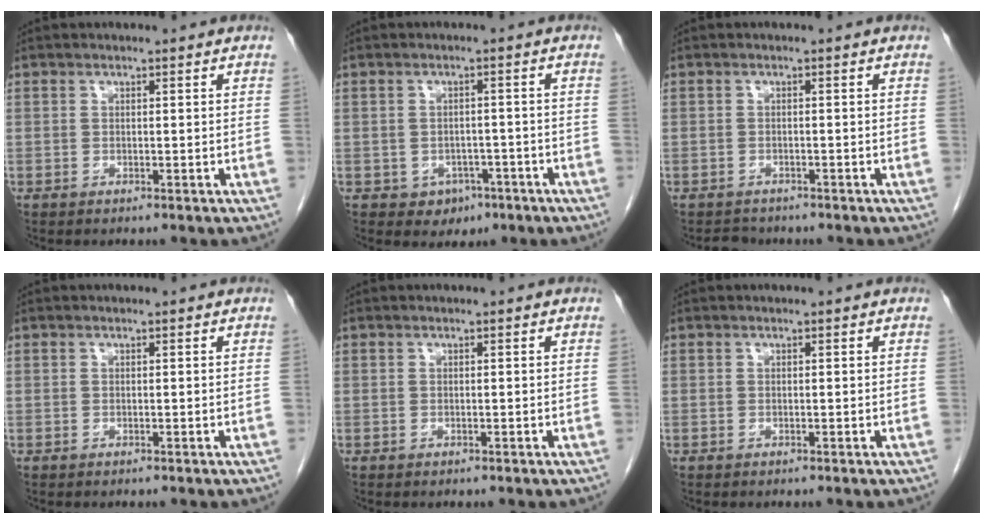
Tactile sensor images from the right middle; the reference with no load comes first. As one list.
[{"total": 3.7, "force": [-1.8, 3.0, 1.3], "torque": [-0.012, 0.007, -0.012]}, {"total": 1.8, "force": [-1.6, 0.8, -0.2], "torque": [-0.005, -0.003, -0.025]}, {"total": 0.0}, {"total": 0.0}, {"total": 0.0}]